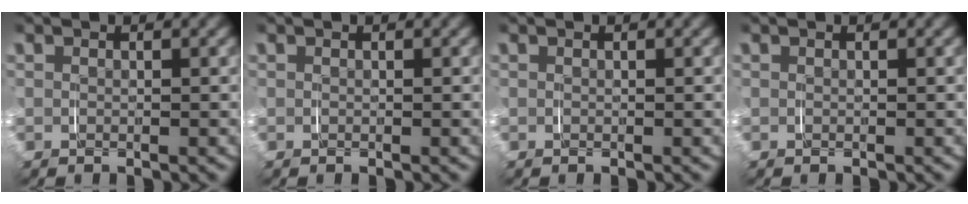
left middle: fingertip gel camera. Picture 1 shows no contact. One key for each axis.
{"total": 0.0}
{"total": 0.0}
{"total": 0.0}